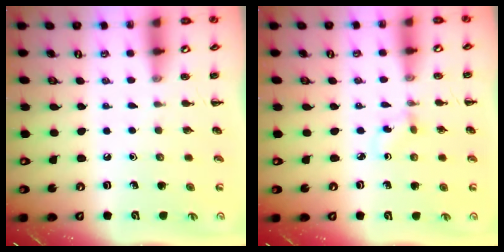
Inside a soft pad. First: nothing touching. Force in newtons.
{"total": 1.0, "press": 0.8, "slide": 0.6}